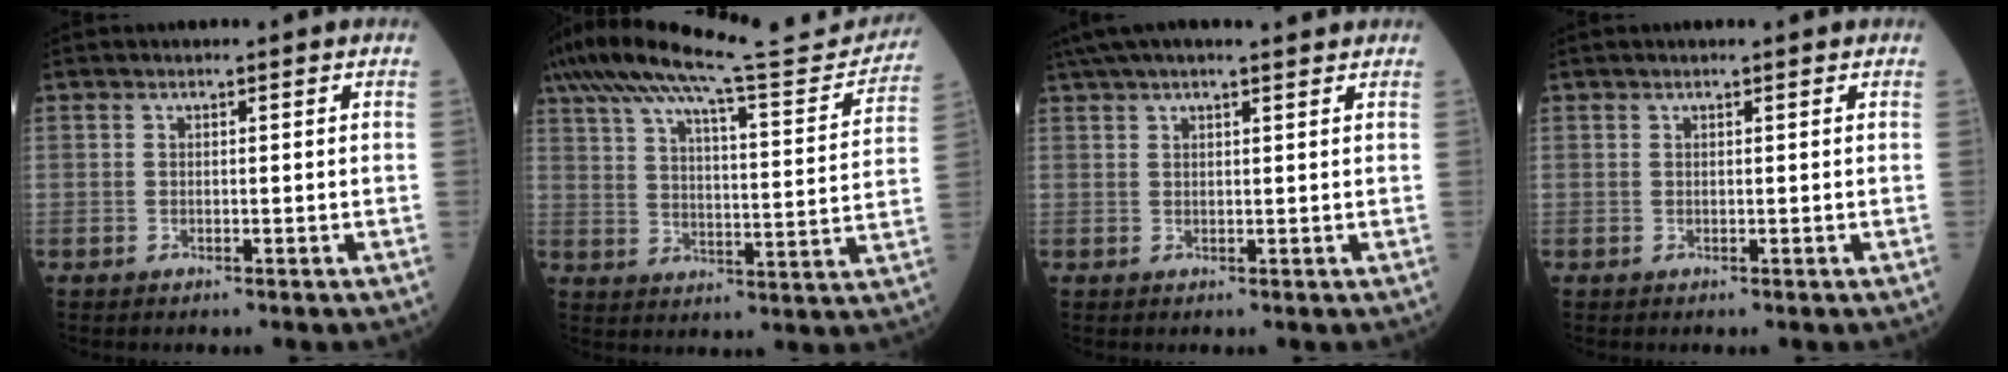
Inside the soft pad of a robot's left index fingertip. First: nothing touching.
{"total": 23.2, "force": [20.8, 2.0, 10.2], "torque": [-0.175, -0.009, 0.289]}
{"total": 9.1, "force": [7.7, 0.7, 4.7], "torque": [-0.080, 0.042, 0.109]}
{"total": 1.0, "force": [0.8, 0.0, 0.6], "torque": [-0.010, 0.009, 0.013]}